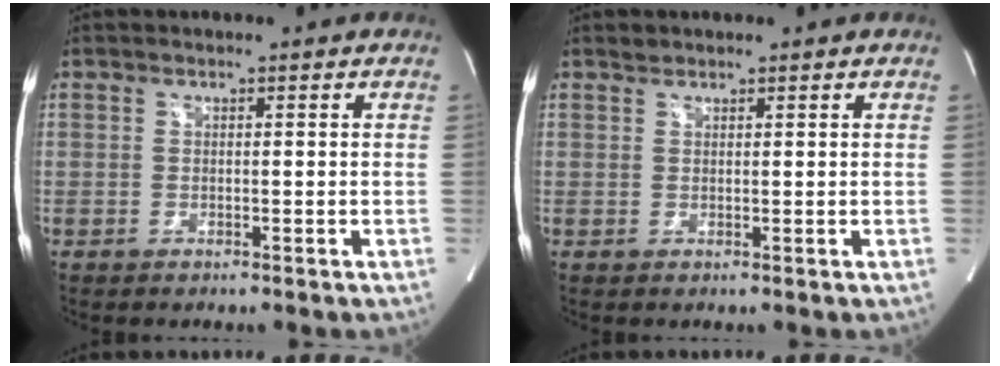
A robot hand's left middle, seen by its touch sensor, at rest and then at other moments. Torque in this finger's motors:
{"motor_torque": [0.16, -0.11, -0.10, 0.01]}